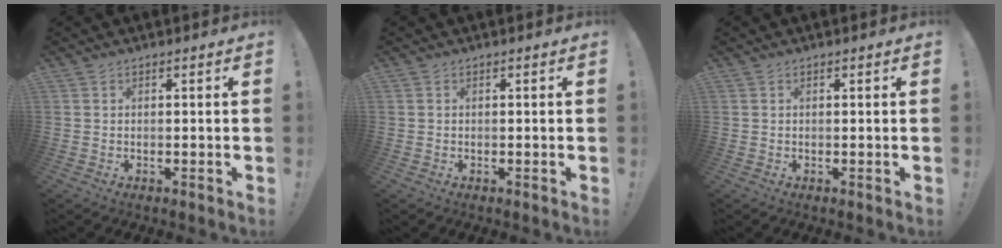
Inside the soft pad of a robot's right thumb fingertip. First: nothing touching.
{"total": 0.0}
{"total": 0.0}